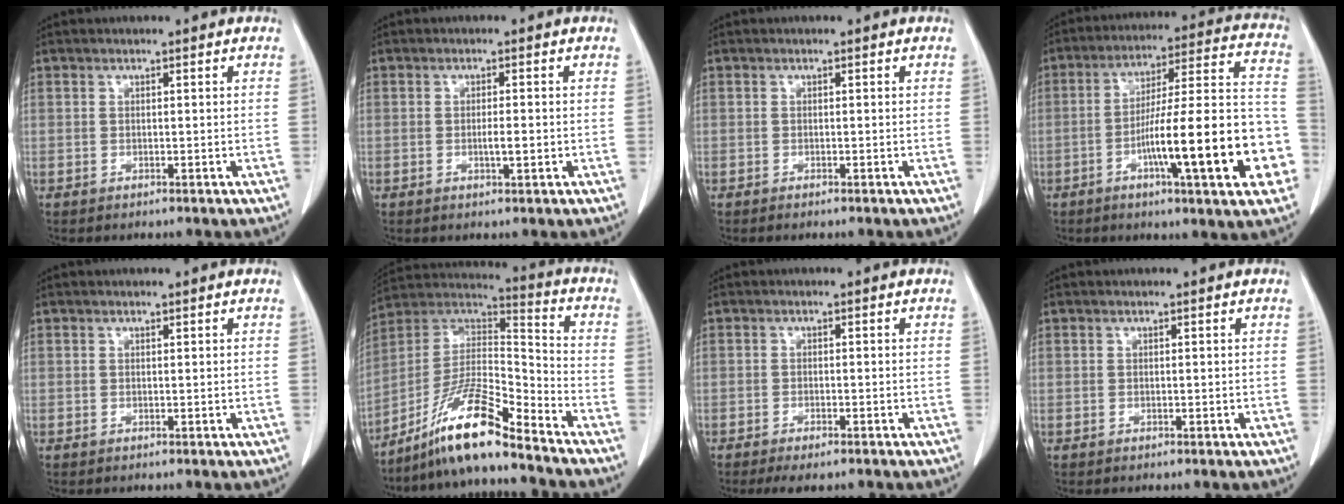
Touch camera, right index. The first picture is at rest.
{"total": 2.1, "force": [-0.4, 0.3, 2.0], "torque": [-0.037, -0.002, -0.006]}
{"total": 0.6, "force": [-0.5, 0.0, 0.4], "torque": [-0.008, -0.001, -0.009]}
{"total": 21.5, "force": [-6.9, 2.0, 20.2], "torque": [-0.247, 0.017, -0.100]}
{"total": 0.0}
{"total": 14.4, "force": [-10.8, 0.7, 9.4], "torque": [-0.179, 0.008, -0.196]}
{"total": 3.7, "force": [-2.8, 0.9, 2.1], "torque": [-0.029, -0.007, -0.037]}
{"total": 0.0}